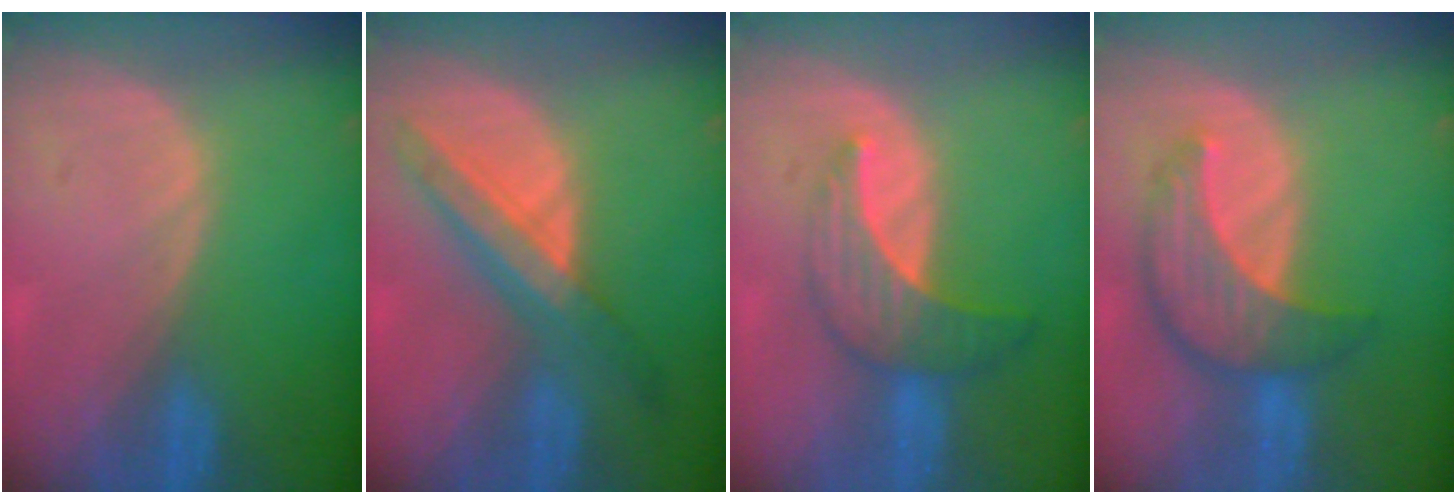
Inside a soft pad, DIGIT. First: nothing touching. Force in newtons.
{"total": 7.2, "press": 6.8, "slide": 2.4}
{"total": 7.3, "press": 6.6, "slide": 3.2}
{"total": 8.1, "press": 7.5, "slide": 3.1}